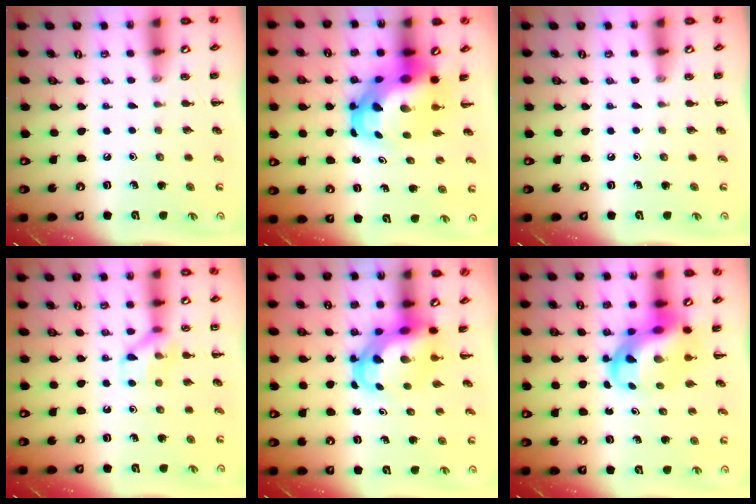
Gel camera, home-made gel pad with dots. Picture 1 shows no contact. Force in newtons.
{"total": 9.0, "press": 8.9, "slide": 1.3}
{"total": 0.0}
{"total": 9.4, "press": 9.4, "slide": 0.8}
{"total": 5.7, "press": 5.6, "slide": 1.3}
{"total": 9.4, "press": 8.9, "slide": 2.9}